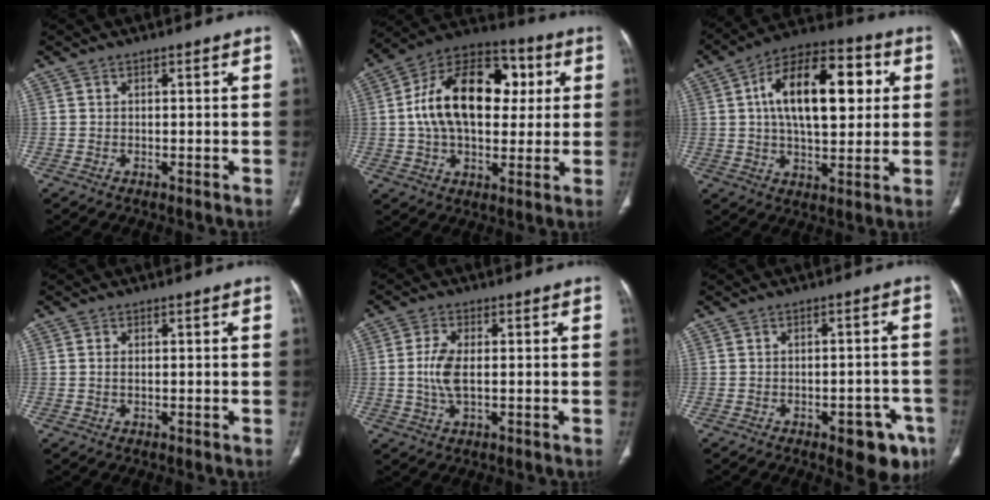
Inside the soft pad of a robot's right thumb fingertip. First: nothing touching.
{"total": 22.1, "force": [3.3, 13.8, 16.9], "torque": [-0.259, 0.020, 0.047]}
{"total": 19.6, "force": [3.9, 9.8, 16.5], "torque": [-0.240, 0.018, 0.056]}
{"total": 0.8, "force": [0.1, 0.4, 0.7], "torque": [-0.020, 0.002, 0.003]}
{"total": 5.6, "force": [0.0, 2.4, 5.1], "torque": [-0.121, -0.001, -0.001]}
{"total": 8.6, "force": [-4.5, 3.9, 6.3], "torque": [-0.048, 0.021, -0.051]}